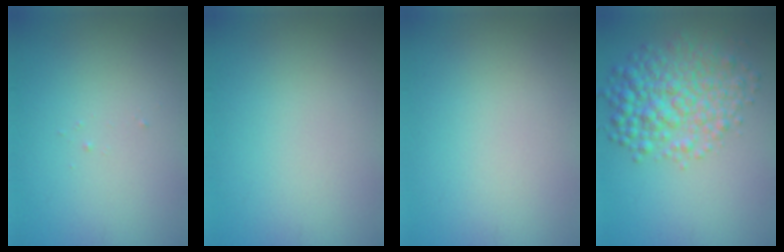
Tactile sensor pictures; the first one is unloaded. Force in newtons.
{"total": 0.0}
{"total": 0.0}
{"total": 5.8, "press": 5.8, "slide": 0.1}